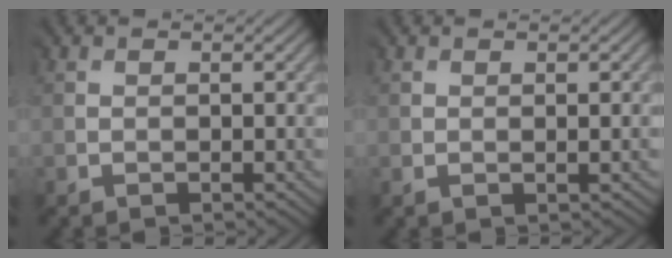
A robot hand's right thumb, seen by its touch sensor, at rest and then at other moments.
{"total": 0.6, "force": [0.4, -0.5, -0.2], "torque": [-0.003, 0.001, 0.007]}